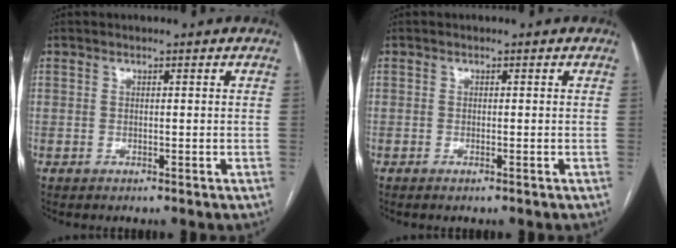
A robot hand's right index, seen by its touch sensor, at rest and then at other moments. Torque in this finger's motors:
{"motor_torque": [-0.05, -0.05, -0.02, 0.01]}